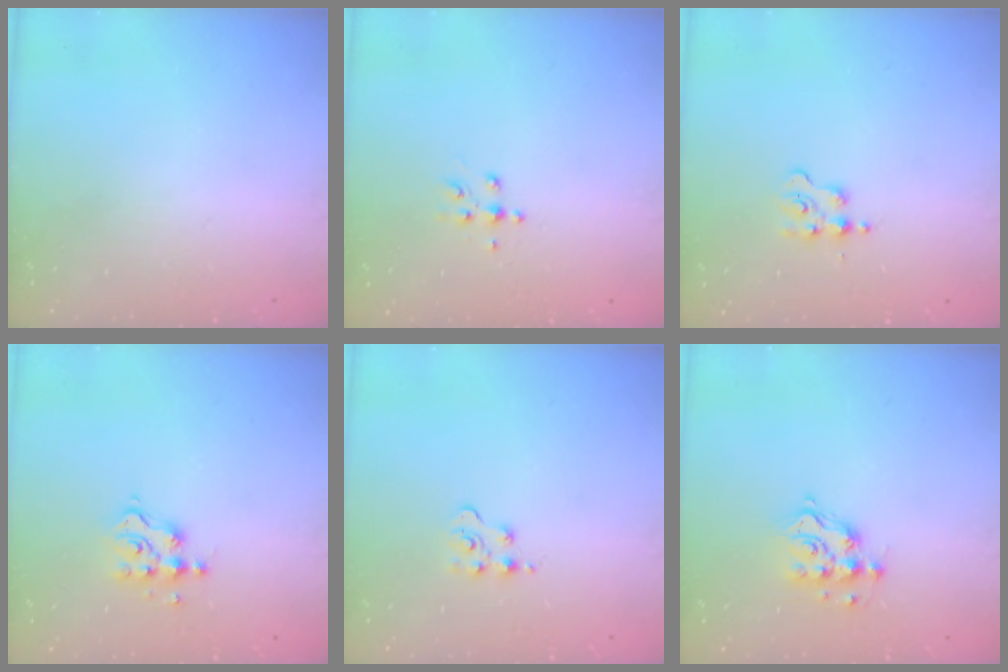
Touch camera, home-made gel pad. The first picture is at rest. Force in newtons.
{"total": 5.3, "press": 4.8, "slide": 2.2}
{"total": 1.7, "press": 1.7, "slide": 0.3}
{"total": 6.1, "press": 6.1, "slide": 0.6}
{"total": 3.0, "press": 3.0, "slide": 0.4}
{"total": 8.6, "press": 8.6, "slide": 0.5}